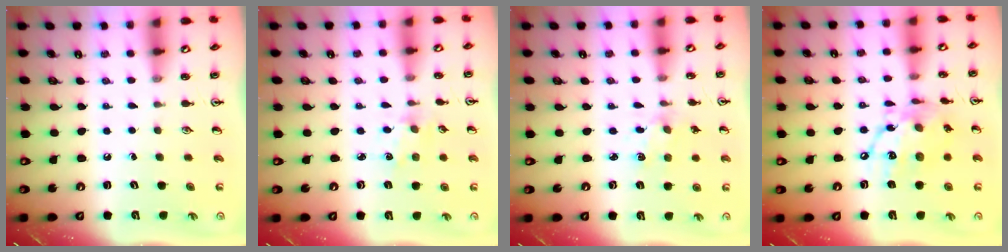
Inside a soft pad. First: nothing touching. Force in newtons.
{"total": 1.0, "press": 1.0, "slide": 0.2}
{"total": 2.0, "press": 2.0, "slide": 0.4}
{"total": 14.9, "press": 14.9, "slide": 1.1}